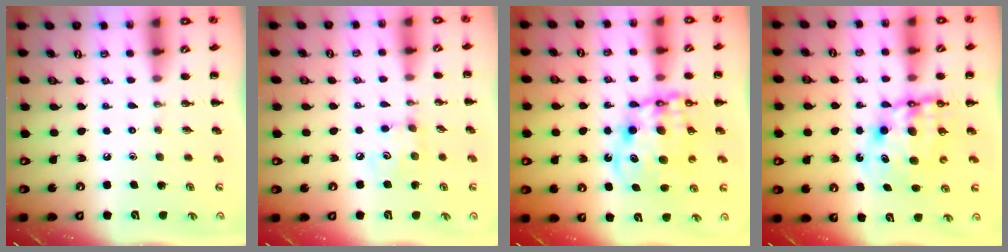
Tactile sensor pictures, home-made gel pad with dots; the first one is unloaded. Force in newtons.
{"total": 5.1, "press": 5.0, "slide": 0.7}
{"total": 12.6, "press": 12.2, "slide": 3.1}
{"total": 10.0, "press": 9.7, "slide": 2.6}